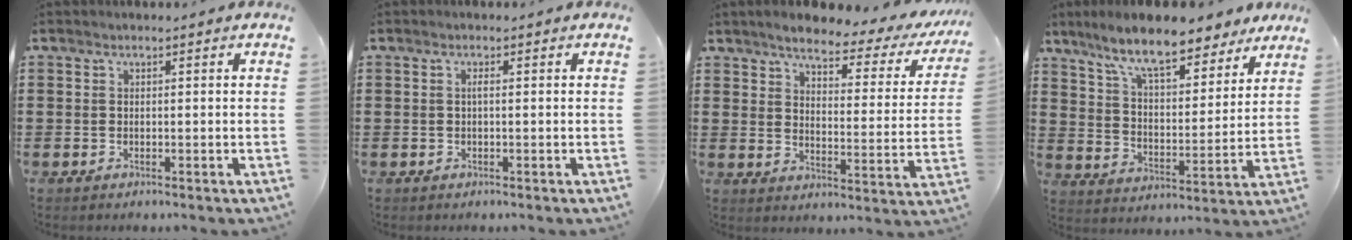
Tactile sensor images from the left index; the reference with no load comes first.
{"total": 0.8, "force": [-0.1, 0.1, 0.8], "torque": [-0.016, -0.003, -0.001]}
{"total": 5.3, "force": [4.4, 1.1, 2.8], "torque": [-0.070, -0.028, 0.067]}
{"total": 10.6, "force": [8.9, 2.0, 5.4], "torque": [-0.129, -0.038, 0.154]}